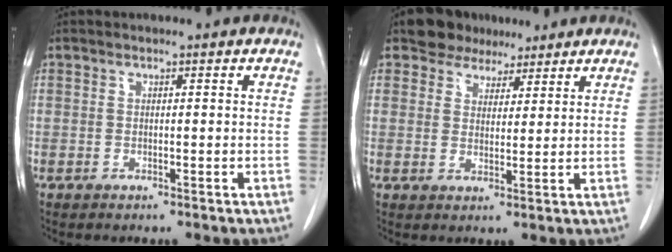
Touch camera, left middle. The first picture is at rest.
{"total": 5.6, "force": [4.5, 3.2, 0.9], "torque": [-0.011, 0.014, 0.078]}